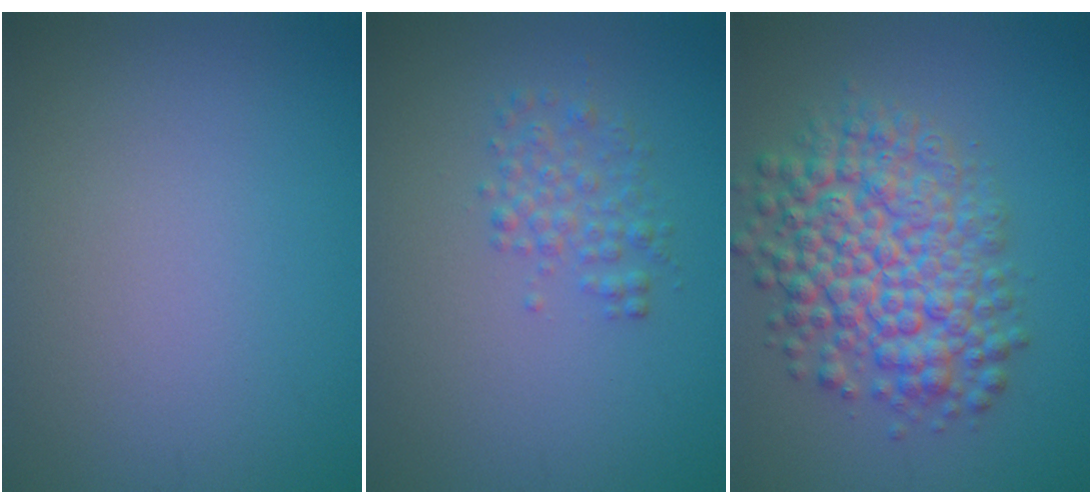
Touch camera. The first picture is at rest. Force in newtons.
{"total": 2.0, "press": 2.0, "slide": 0.0}
{"total": 8.0, "press": 8.0, "slide": 0.2}